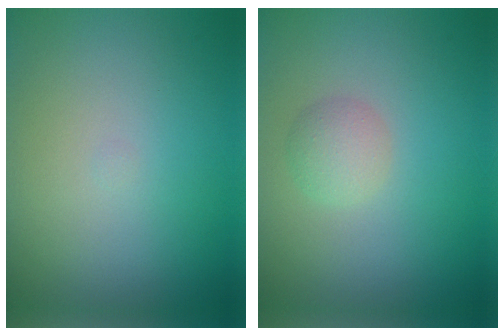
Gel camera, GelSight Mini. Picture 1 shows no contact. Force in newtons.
{"total": 1.9, "press": 1.9, "slide": 0.1}